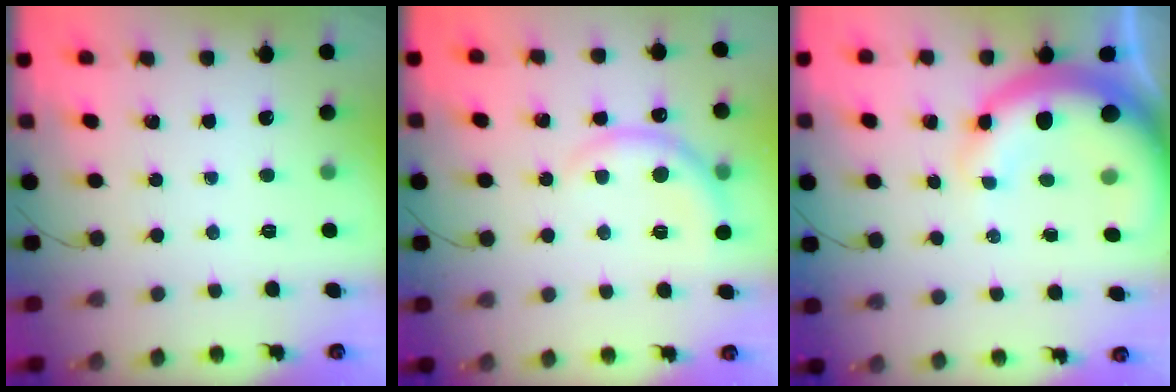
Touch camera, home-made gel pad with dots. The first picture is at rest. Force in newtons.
{"total": 7.0, "press": 7.0, "slide": 0.6}
{"total": 12.4, "press": 12.1, "slide": 2.5}